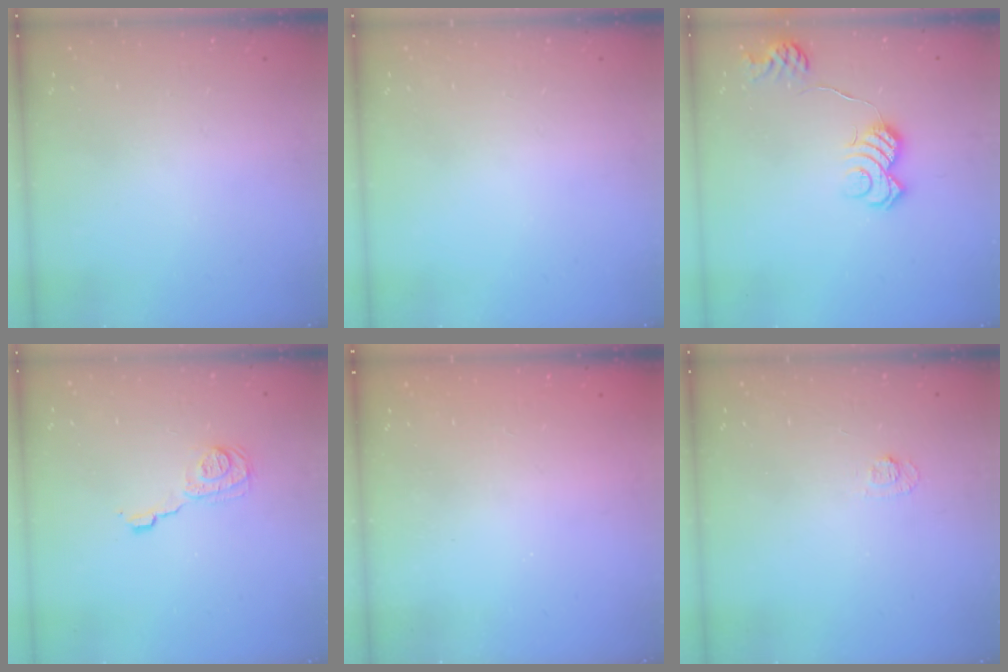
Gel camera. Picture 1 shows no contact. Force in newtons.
{"total": 0.0}
{"total": 11.1, "press": 11.0, "slide": 1.0}
{"total": 8.4, "press": 8.4, "slide": 0.3}
{"total": 2.3, "press": 2.2, "slide": 0.8}
{"total": 4.1, "press": 4.1, "slide": 0.5}